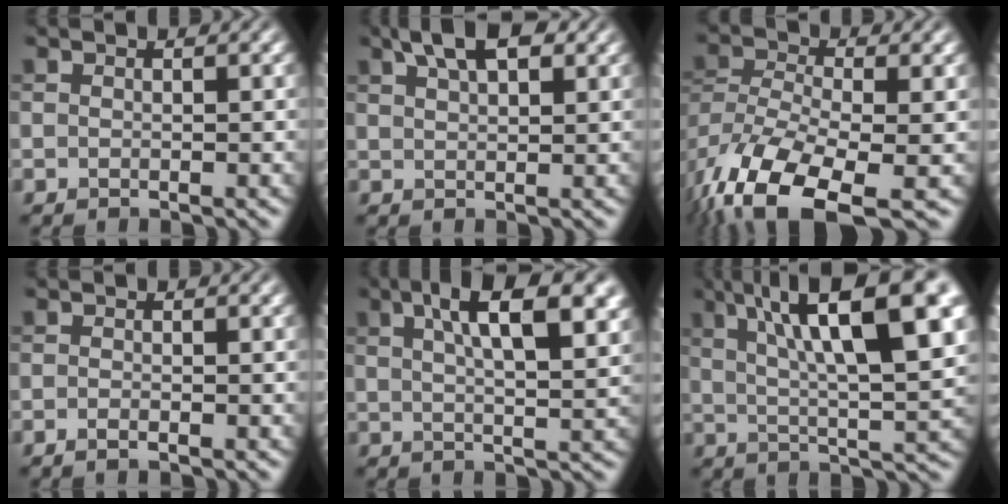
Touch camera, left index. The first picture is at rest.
{"total": 4.9, "force": [3.0, 1.9, 3.4], "torque": [-0.052, 0.012, 0.050]}
{"total": 12.7, "force": [-7.9, 5.5, 8.3], "torque": [-0.189, -0.032, -0.123]}
{"total": 0.9, "force": [-0.5, 0.2, 0.7], "torque": [-0.011, -0.002, -0.009]}
{"total": 9.7, "force": [4.0, 3.3, 8.2], "torque": [-0.101, 0.020, 0.055]}
{"total": 14.6, "force": [6.4, 3.8, 12.6], "torque": [-0.195, 0.018, 0.106]}